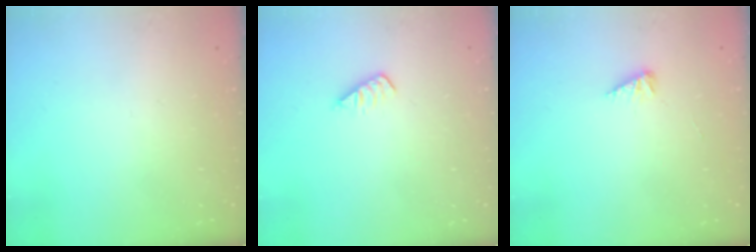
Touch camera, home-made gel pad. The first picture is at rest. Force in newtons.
{"total": 1.6, "press": 1.5, "slide": 0.3}
{"total": 2.2, "press": 2.2, "slide": 0.3}